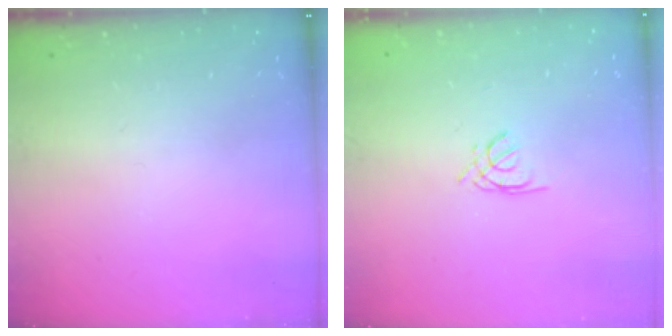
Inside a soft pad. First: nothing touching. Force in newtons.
{"total": 1.4, "press": 1.3, "slide": 0.3}